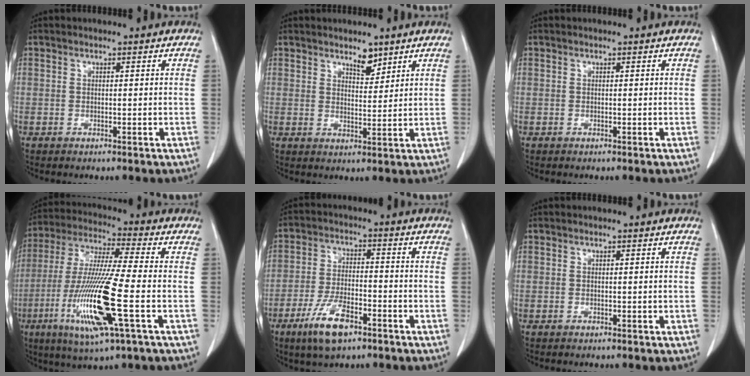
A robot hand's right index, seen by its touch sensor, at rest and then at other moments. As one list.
[{"total": 3.2, "force": [2.6, 1.3, 1.5], "torque": [-0.023, -0.007, 0.044]}, {"total": 0.0}, {"total": 16.8, "force": [-5.0, 0.3, 16.0], "torque": [-0.332, -0.023, -0.095]}, {"total": 8.9, "force": [-5.3, 3.0, 6.5], "torque": [-0.132, -0.007, -0.096]}, {"total": 0.0}]